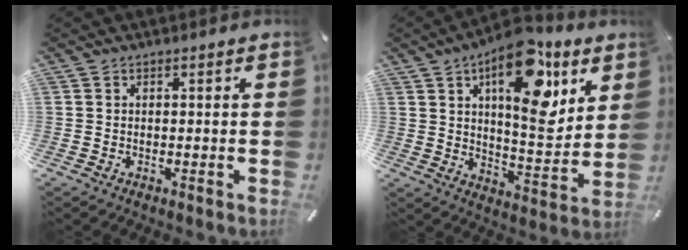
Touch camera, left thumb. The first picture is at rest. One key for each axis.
{"total": 19.2, "fx": 9.8, "fy": 8.9, "fz": 14.0, "tx": -0.194, "ty": -0.049, "tz": 0.159}